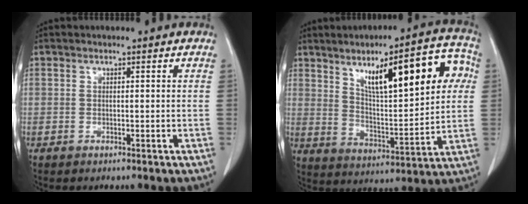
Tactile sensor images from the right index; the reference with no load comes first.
{"total": 18.3, "force": [6.5, 4.6, 16.5], "torque": [-0.232, 0.029, 0.103]}